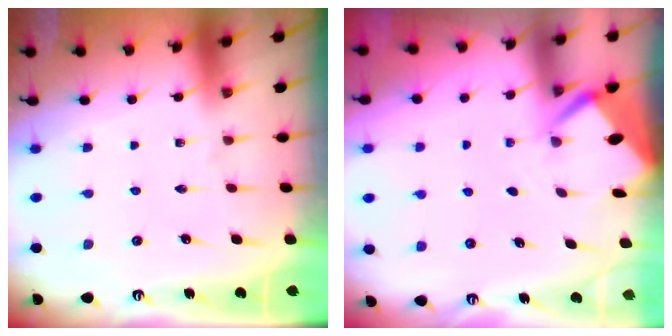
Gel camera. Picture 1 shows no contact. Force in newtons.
{"total": 2.6, "press": 2.6, "slide": 0.3}